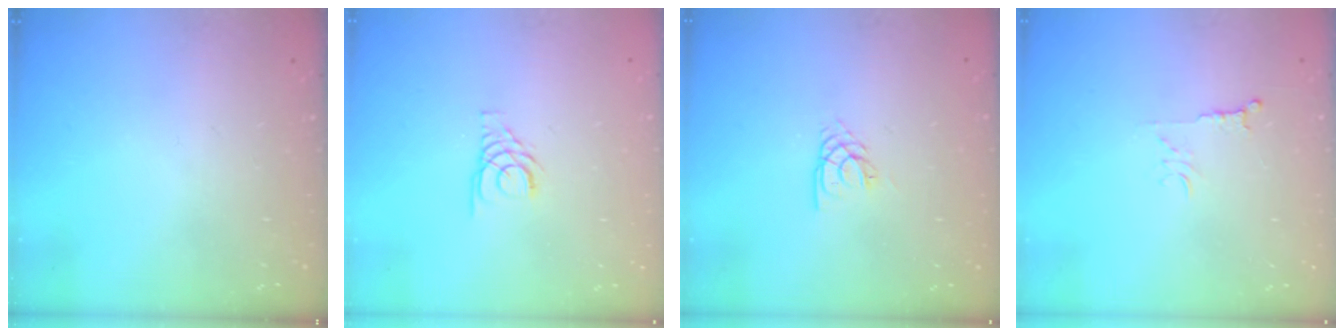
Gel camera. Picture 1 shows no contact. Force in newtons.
{"total": 3.6, "press": 3.6, "slide": 0.4}
{"total": 2.1, "press": 2.1, "slide": 0.2}
{"total": 3.9, "press": 3.8, "slide": 0.5}